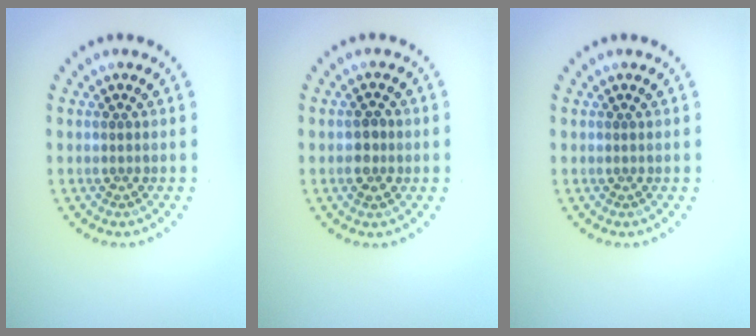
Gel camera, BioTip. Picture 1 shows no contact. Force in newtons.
{"total": 1.8, "press": 1.8, "slide": 0.2}
{"total": 0.0}